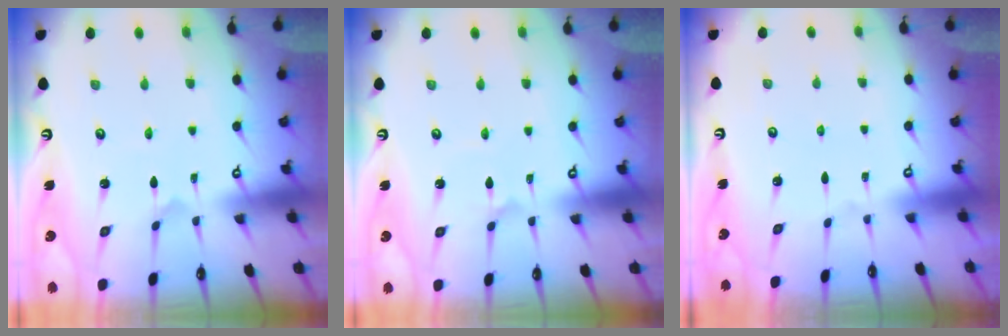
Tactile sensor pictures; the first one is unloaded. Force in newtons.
{"total": 1.1, "press": 1.0, "slide": 0.2}
{"total": 0.0}